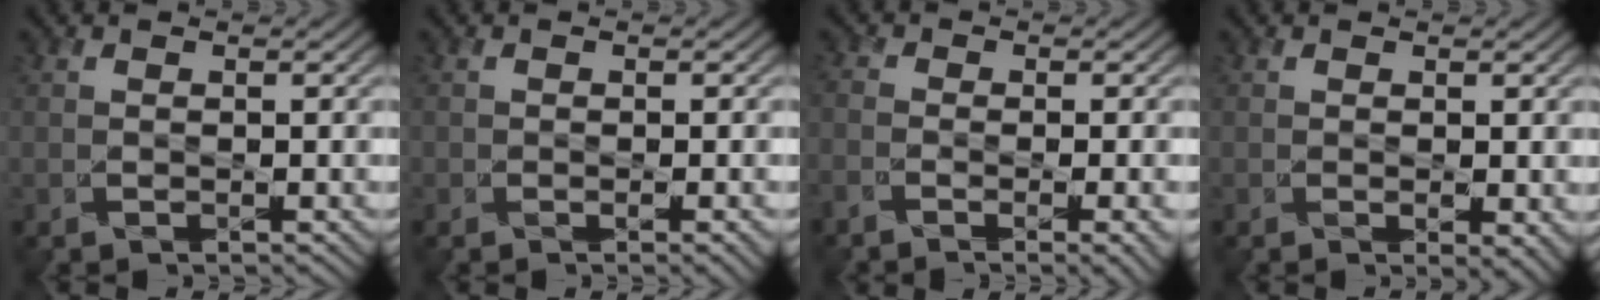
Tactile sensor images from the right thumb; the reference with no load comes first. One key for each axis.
{"total": 1.4, "fx": -0.5, "fy": 0.4, "fz": 1.2, "tx": -0.019, "ty": -0.004, "tz": -0.008}
{"total": 5.6, "fx": -2.7, "fy": 2.0, "fz": 4.6, "tx": -0.073, "ty": -0.011, "tz": -0.045}
{"total": 1.5, "fx": 0.1, "fy": 0.5, "fz": 1.5, "tx": -0.025, "ty": -0.010, "tz": 0.003}